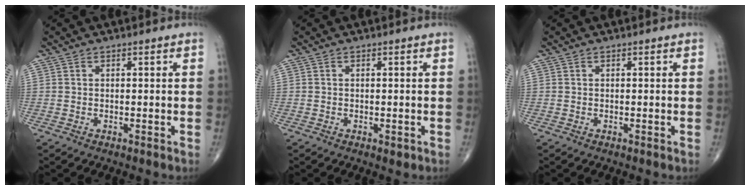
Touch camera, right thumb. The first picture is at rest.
{"total": 0.9, "force": [-0.3, 0.5, 0.7], "torque": [-0.005, -0.002, -0.003]}
{"total": 0.0}